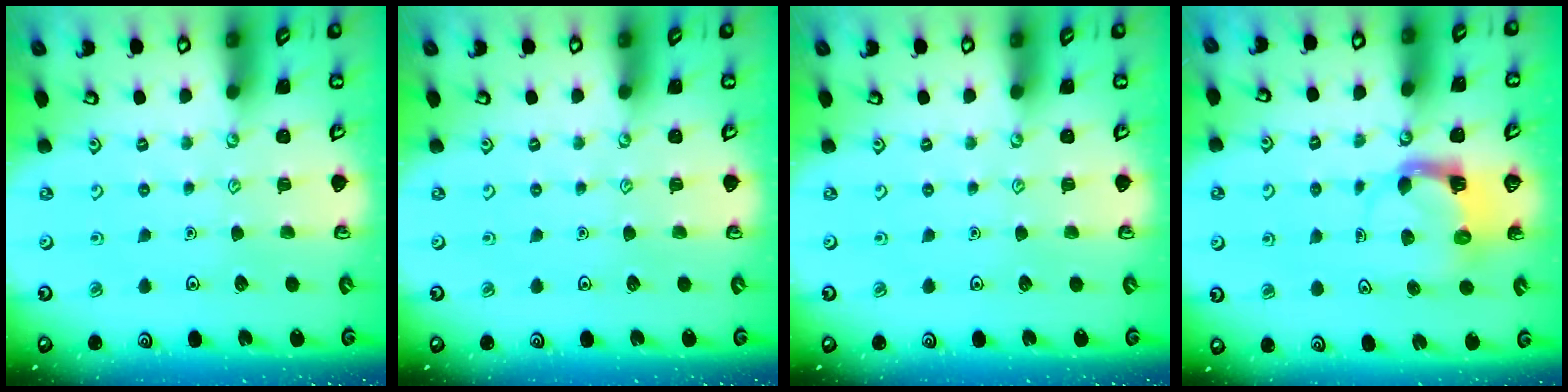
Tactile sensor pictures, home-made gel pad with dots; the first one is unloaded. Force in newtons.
{"total": 0.0}
{"total": 0.0}
{"total": 4.7, "press": 4.7, "slide": 0.2}